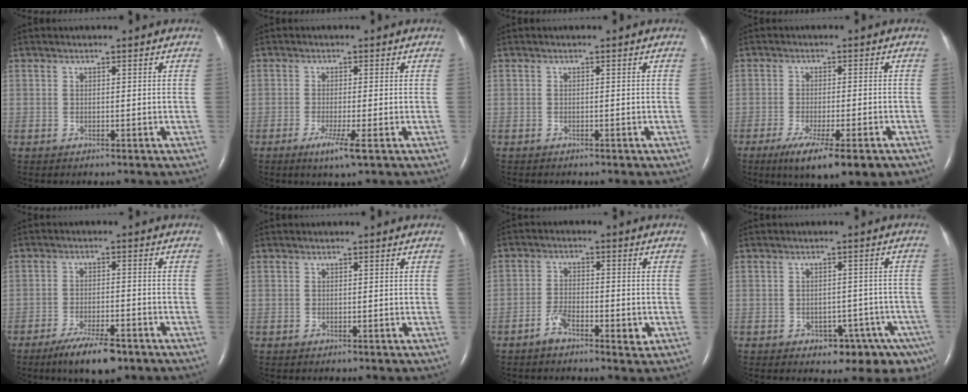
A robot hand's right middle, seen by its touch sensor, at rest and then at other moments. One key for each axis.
{"total": 3.8, "fx": -1.9, "fy": -0.3, "fz": 3.2, "tx": -0.063, "ty": -0.014, "tz": -0.035}
{"total": 0.9, "fx": -0.7, "fy": 0.2, "fz": 0.4, "tx": -0.006, "ty": -0.002, "tz": -0.008}
{"total": 11.6, "fx": -7.8, "fy": 2.0, "fz": 8.4, "tx": -0.118, "ty": -0.025, "tz": -0.114}
{"total": 7.6, "fx": -5.3, "fy": 1.7, "fz": 5.2, "tx": -0.095, "ty": -0.011, "tz": -0.086}
{"total": 0.0}
{"total": 4.5, "fx": -2.4, "fy": 1.8, "fz": 3.4, "tx": -0.065, "ty": 0.001, "tz": -0.043}
{"total": 8.5, "fx": -5.1, "fy": 4.1, "fz": 5.4, "tx": -0.051, "ty": 0.014, "tz": -0.065}